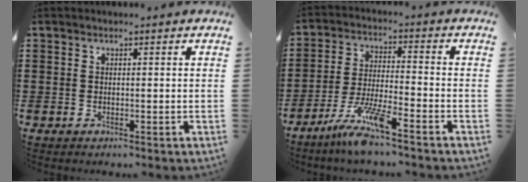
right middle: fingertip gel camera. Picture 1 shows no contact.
{"total": 8.0, "force": [-6.1, 0.2, 5.1], "torque": [-0.113, -0.015, -0.119]}